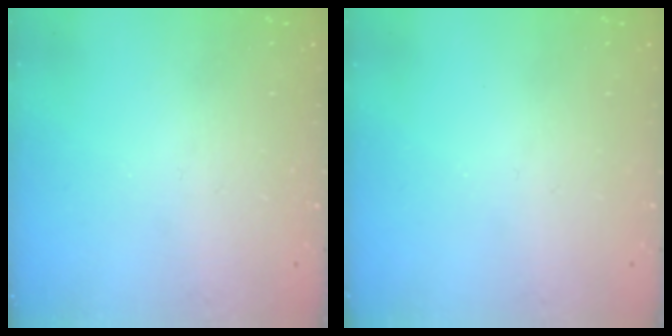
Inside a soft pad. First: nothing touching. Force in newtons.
{"total": 0.0}